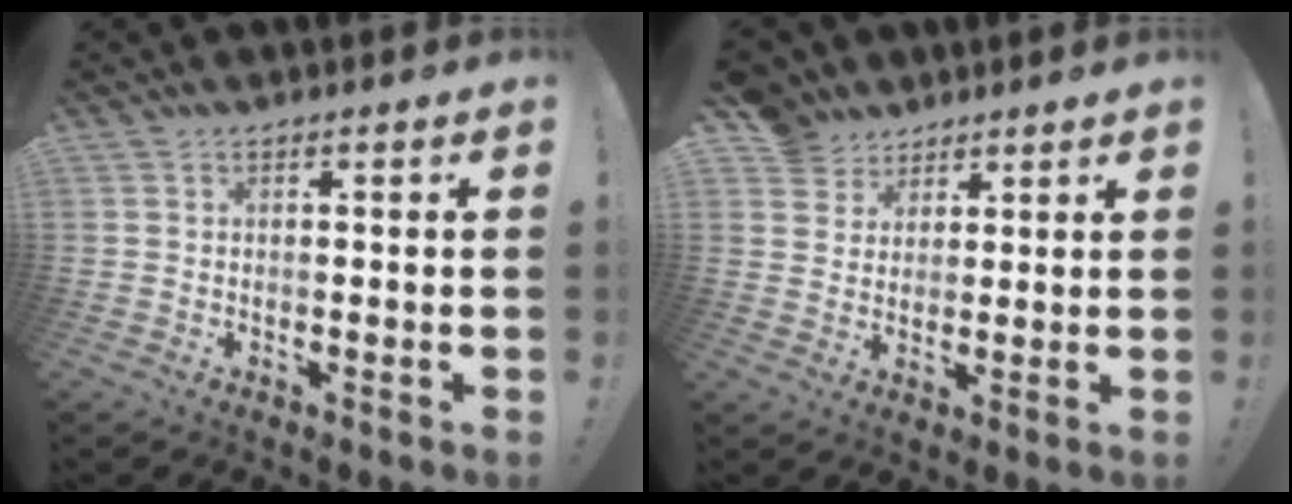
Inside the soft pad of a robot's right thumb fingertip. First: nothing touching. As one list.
[{"total": 7.1, "force": [4.7, 5.4, 0.5], "torque": [-0.011, -0.038, 0.095]}]